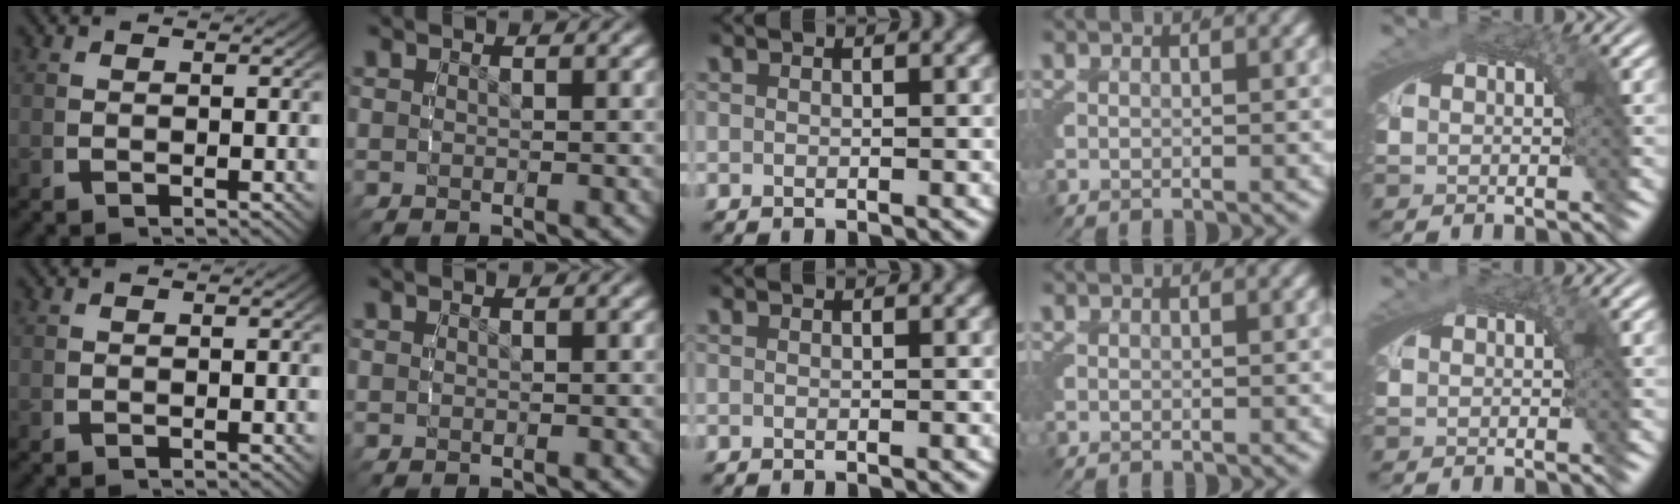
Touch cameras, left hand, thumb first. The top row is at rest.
{}